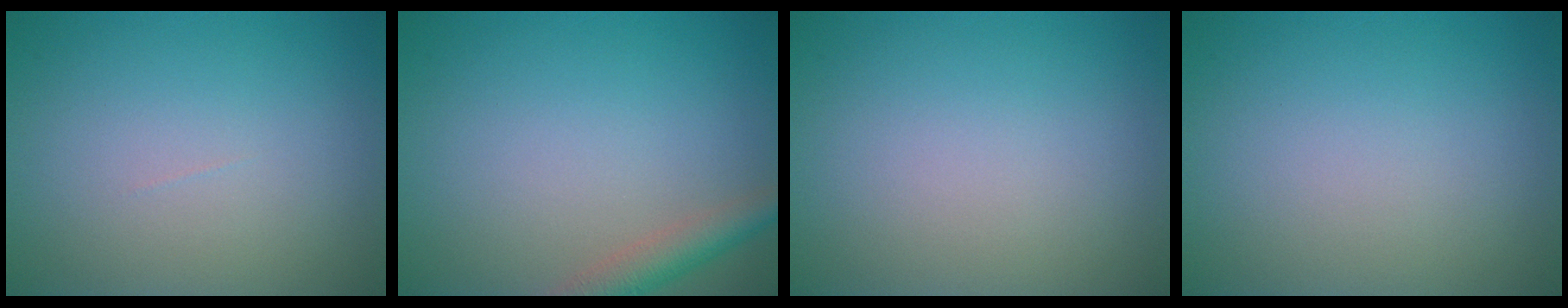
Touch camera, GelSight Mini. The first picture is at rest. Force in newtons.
{"total": 2.9, "press": 2.9, "slide": 0.2}
{"total": 0.0}
{"total": 0.0}